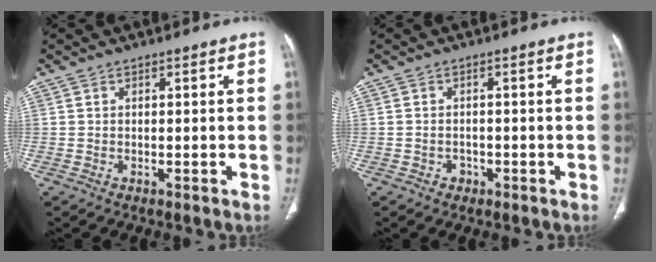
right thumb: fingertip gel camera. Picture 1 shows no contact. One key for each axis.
{"total": 1.5, "fx": -0.7, "fy": 1.3, "fz": 0.4, "tx": -0.005, "ty": 0.008, "tz": -0.010}